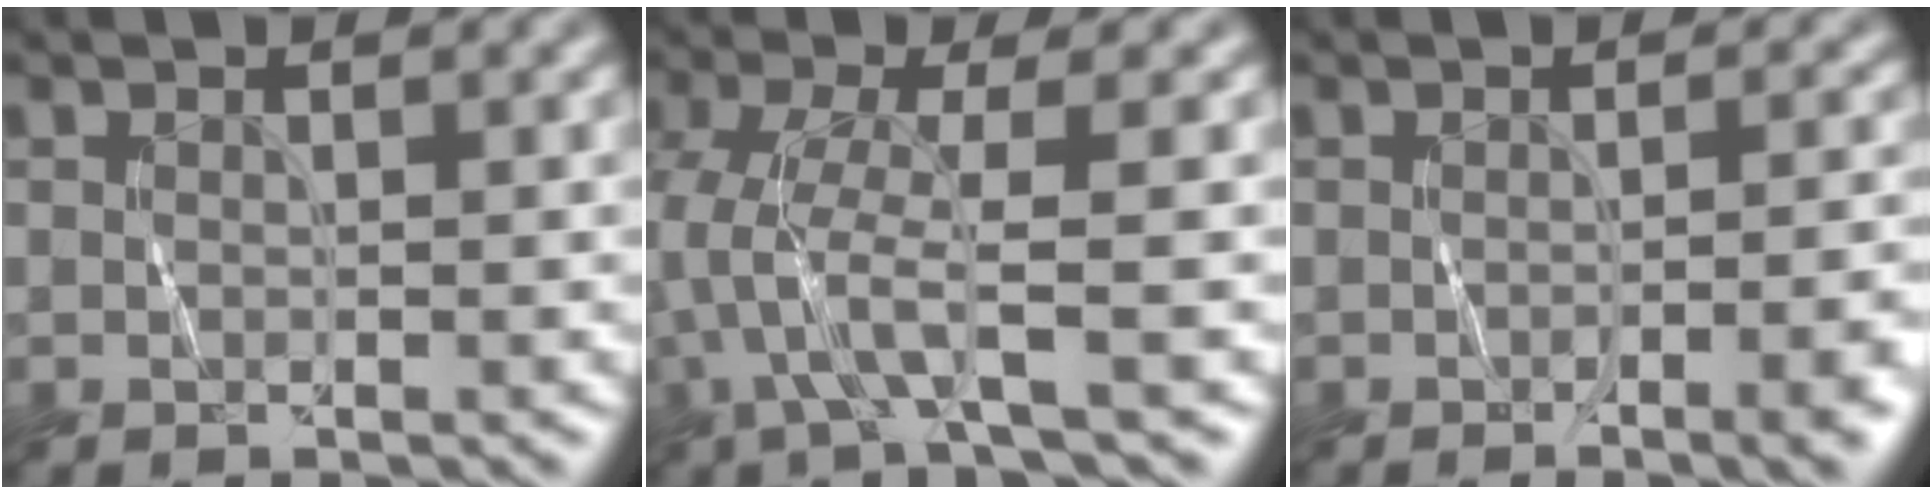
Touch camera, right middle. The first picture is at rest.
{"total": 4.0, "force": [-1.8, -0.1, 3.6], "torque": [-0.091, -0.002, -0.038]}
{"total": 4.5, "force": [-2.2, 1.2, 3.7], "torque": [-0.044, 0.005, -0.030]}